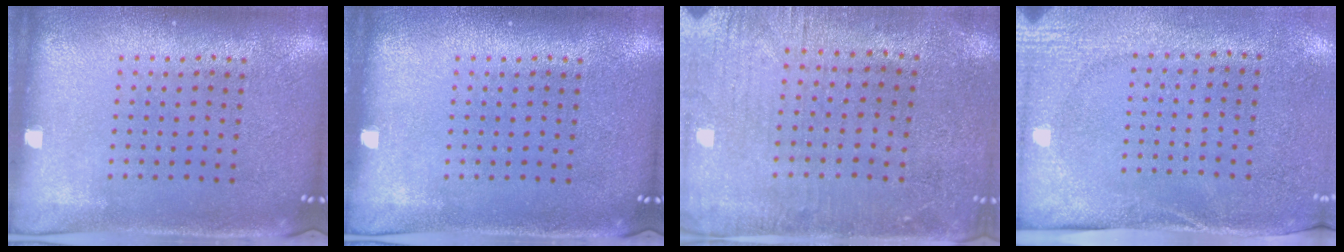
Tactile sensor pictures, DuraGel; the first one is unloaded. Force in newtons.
{"total": 0.0}
{"total": 0.6, "press": 0.4, "slide": 0.4}
{"total": 2.7, "press": 2.1, "slide": 1.6}